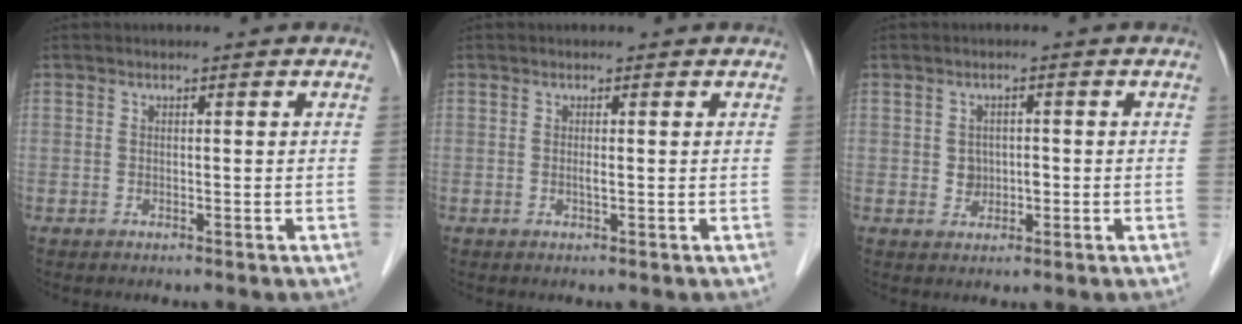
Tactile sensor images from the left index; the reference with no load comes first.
{"total": 0.6, "force": [0.0, 0.0, 0.6], "torque": [-0.014, -0.003, -0.001]}
{"total": 2.2, "force": [-0.3, 2.0, 1.0], "torque": [-0.013, 0.002, 0.000]}